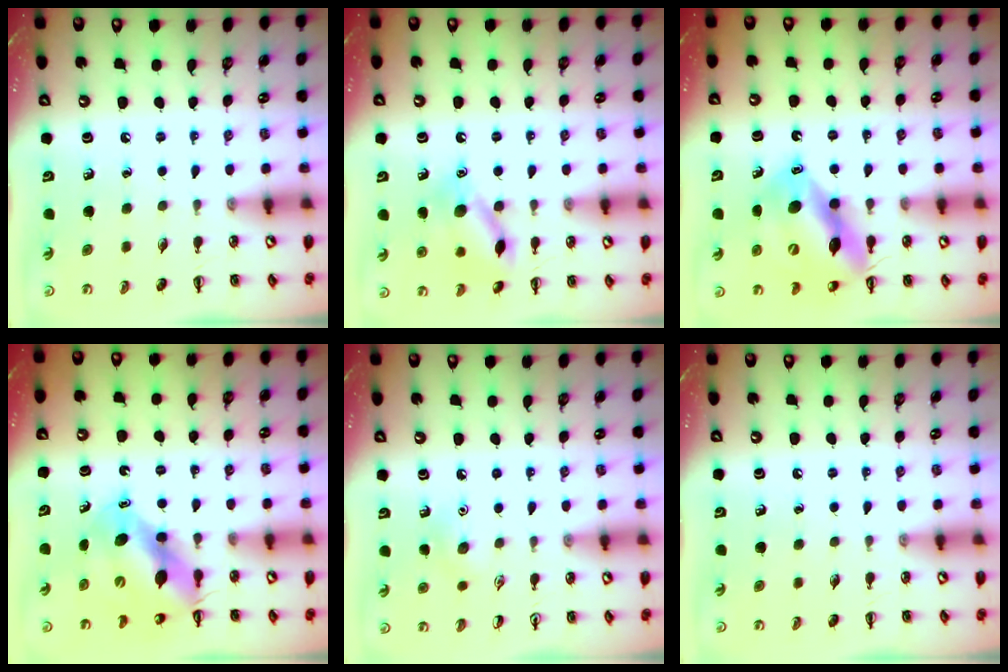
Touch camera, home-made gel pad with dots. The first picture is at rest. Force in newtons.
{"total": 13.0, "press": 13.0, "slide": 0.8}
{"total": 14.3, "press": 13.8, "slide": 3.7}
{"total": 10.0, "press": 9.6, "slide": 2.7}
{"total": 7.0, "press": 6.8, "slide": 2.0}
{"total": 0.0}